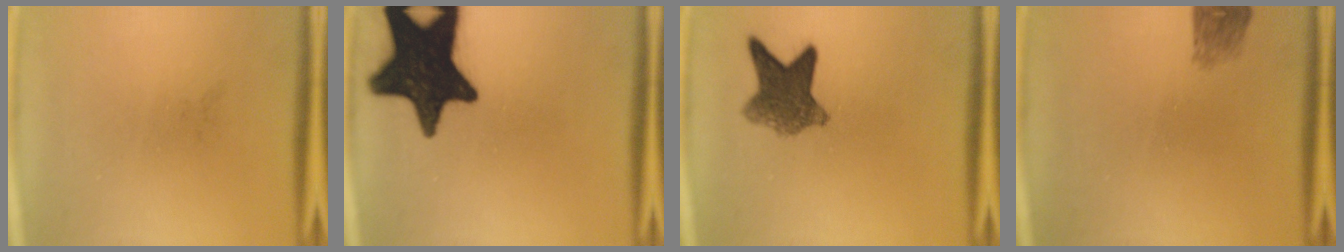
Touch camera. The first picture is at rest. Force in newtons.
{"total": 19.3}
{"total": 7.8}
{"total": 2.2}